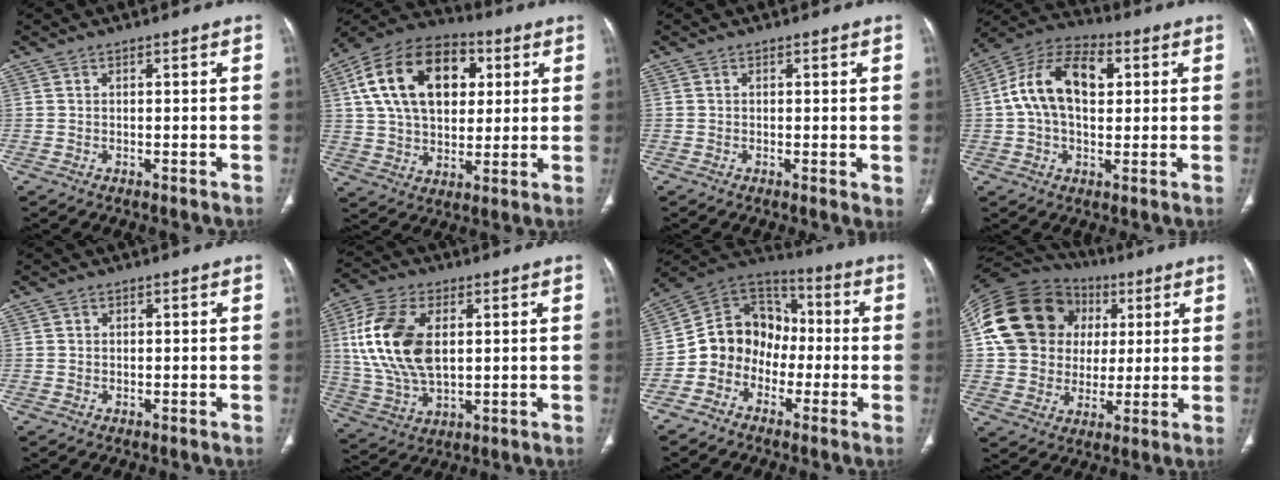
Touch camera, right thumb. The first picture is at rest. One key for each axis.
{"total": 21.8, "fx": 5.9, "fy": 14.3, "fz": 15.3, "tx": -0.248, "ty": 0.007, "tz": 0.095}
{"total": 1.5, "fx": 0.1, "fy": 0.4, "fz": 1.4, "tx": -0.022, "ty": -0.008, "tz": -0.002}
{"total": 14.9, "fx": 2.8, "fy": 9.1, "fz": 11.4, "tx": -0.191, "ty": 0.026, "tz": 0.043}
{"total": 0.7, "fx": 0.3, "fy": 0.6, "fz": 0.1, "tx": 0.005, "ty": 0.000, "tz": 0.005}
{"total": 17.1, "fx": 3.2, "fy": 9.8, "fz": 13.6, "tx": -0.275, "ty": -0.006, "tz": 0.064}
{"total": 12.3, "fx": -3.2, "fy": 10.7, "fz": 5.3, "tx": -0.053, "ty": 0.063, "tz": -0.073}
{"total": 23.2, "fx": 6.5, "fy": 19.2, "fz": 11.2, "tx": -0.177, "ty": 0.039, "tz": 0.121}